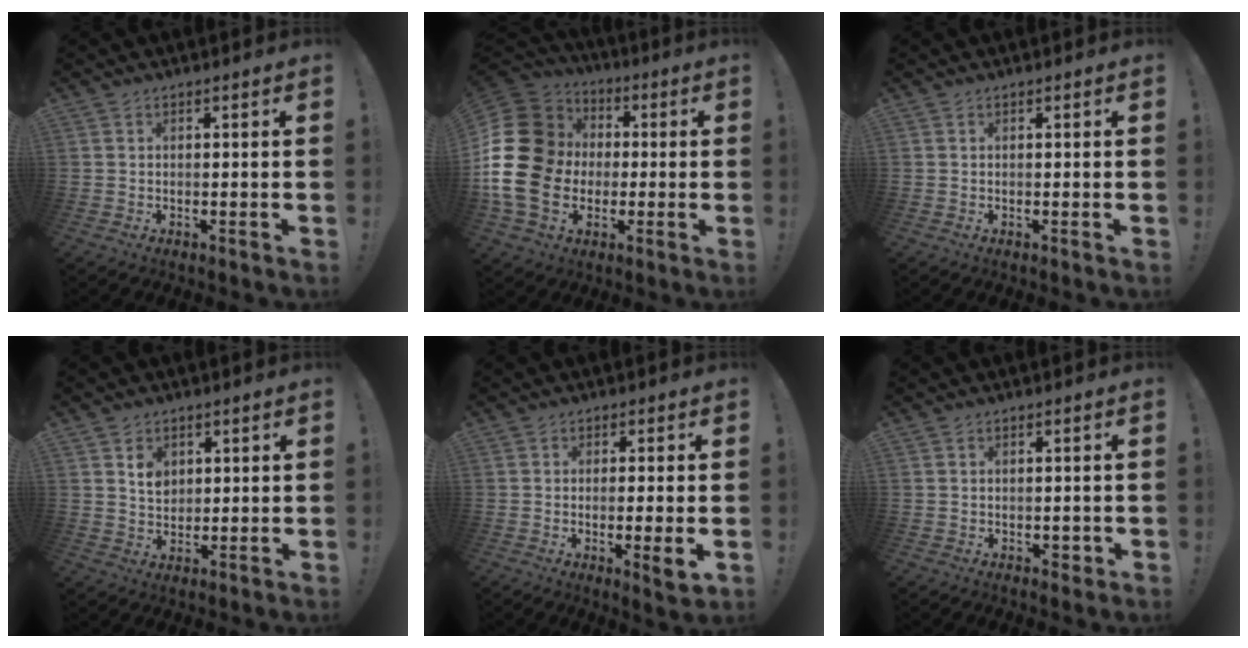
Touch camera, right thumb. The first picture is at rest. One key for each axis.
{"total": 22.9, "fx": -1.2, "fy": 18.7, "fz": 13.1, "tx": -0.265, "ty": 0.022, "tz": 0.010}
{"total": 0.0}
{"total": 5.2, "fx": 2.4, "fy": 4.2, "fz": 2.0, "tx": -0.014, "ty": -0.015, "tz": 0.040}
{"total": 5.2, "fx": -1.1, "fy": 0.1, "fz": 5.1, "tx": -0.065, "ty": -0.012, "tz": -0.017}
{"total": 1.8, "fx": 0.0, "fy": 1.5, "fz": 0.9, "tx": 0.000, "ty": -0.001, "tz": -0.002}